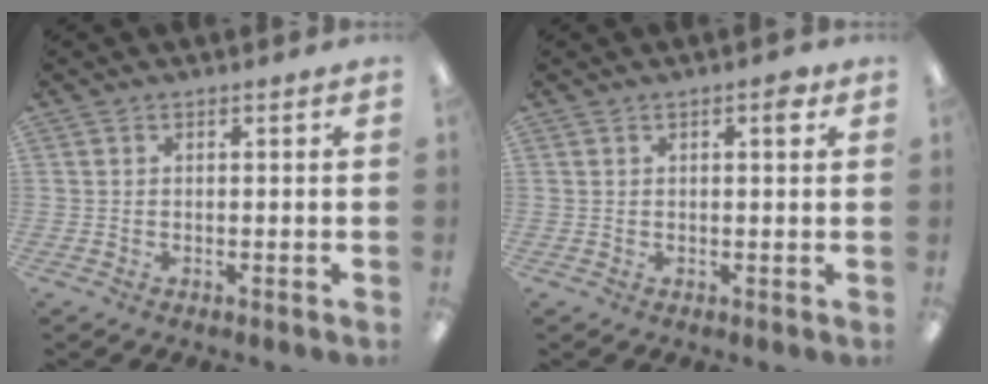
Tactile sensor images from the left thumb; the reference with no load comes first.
{"total": 2.6, "force": [1.3, 0.8, 2.1], "torque": [-0.019, -0.006, 0.015]}